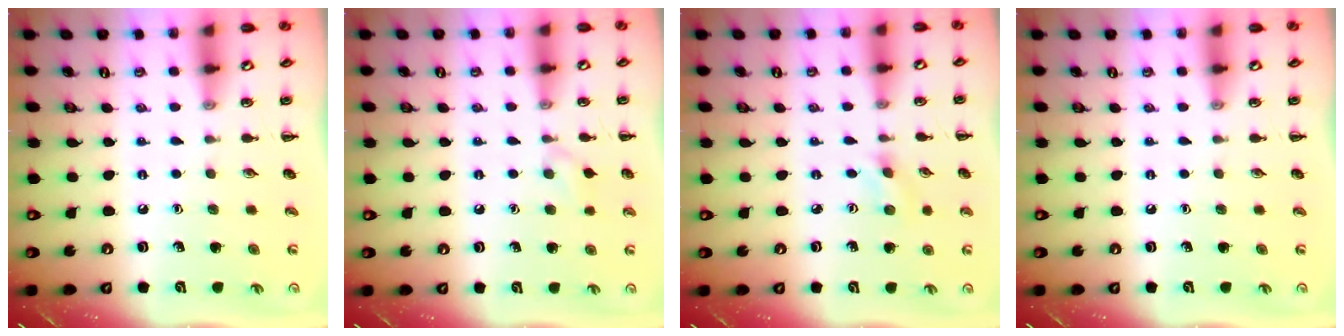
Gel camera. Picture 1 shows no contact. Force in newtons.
{"total": 4.5, "press": 4.2, "slide": 1.6}
{"total": 1.4, "press": 1.3, "slide": 0.4}
{"total": 0.0}